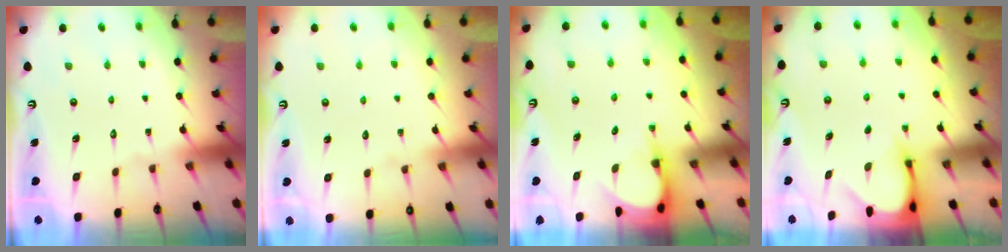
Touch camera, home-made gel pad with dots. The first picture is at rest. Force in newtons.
{"total": 2.0, "press": 2.0, "slide": 0.3}
{"total": 3.9, "press": 3.9, "slide": 0.2}
{"total": 3.8, "press": 3.8, "slide": 0.3}